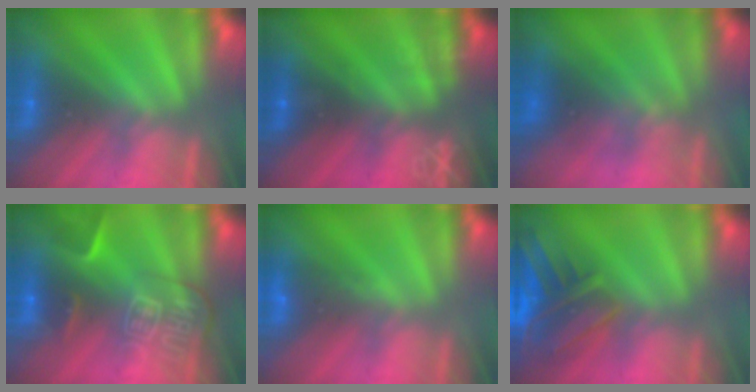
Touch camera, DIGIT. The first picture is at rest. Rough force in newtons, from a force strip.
{"total": 3.0}
{"total": 1.5}
{"total": 8.4}
{"total": 3.5}
{"total": 6.4}